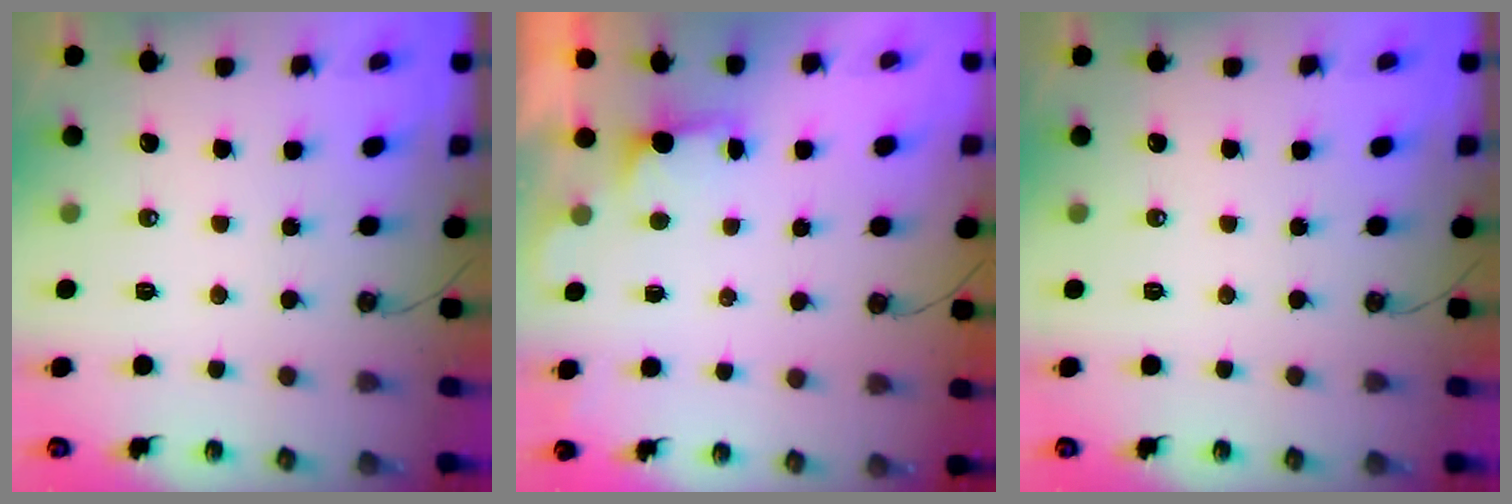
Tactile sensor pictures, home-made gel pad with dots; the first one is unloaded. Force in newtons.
{"total": 0.9, "press": 0.5, "slide": 0.8}
{"total": 0.0}